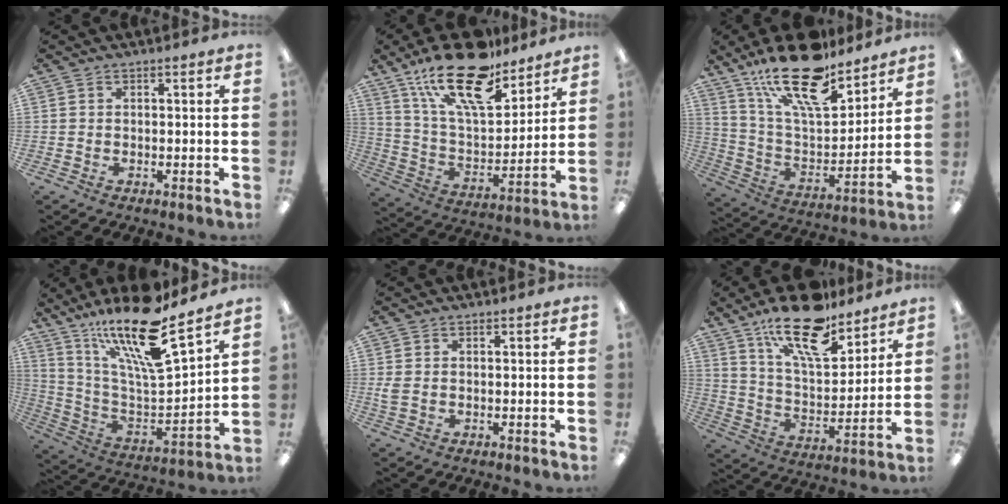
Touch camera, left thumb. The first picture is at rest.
{"total": 23.0, "force": [16.0, 8.9, 13.9], "torque": [-0.242, -0.088, 0.281]}
{"total": 22.5, "force": [16.0, 8.3, 13.5], "torque": [-0.235, -0.091, 0.278]}
{"total": 21.1, "force": [15.3, 5.1, 13.6], "torque": [-0.243, -0.102, 0.256]}
{"total": 2.1, "force": [0.3, 1.4, 1.6], "torque": [-0.024, 0.001, 0.003]}
{"total": 19.9, "force": [14.1, 7.7, 11.8], "torque": [-0.195, -0.078, 0.241]}